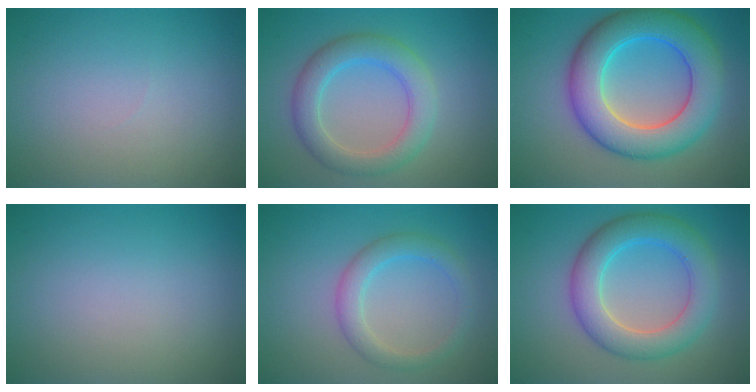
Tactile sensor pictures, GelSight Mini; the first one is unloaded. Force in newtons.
{"total": 4.6, "press": 4.6, "slide": 0.1}
{"total": 9.5, "press": 9.5, "slide": 0.4}
{"total": 0.0}
{"total": 2.9, "press": 2.9, "slide": 0.1}
{"total": 6.1, "press": 6.0, "slide": 0.2}